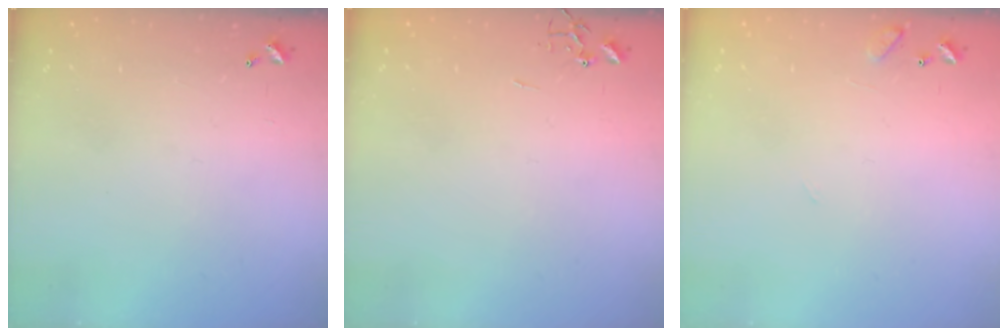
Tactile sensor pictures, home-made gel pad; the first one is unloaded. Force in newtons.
{"total": 0.0}
{"total": 8.4, "press": 8.4, "slide": 0.5}